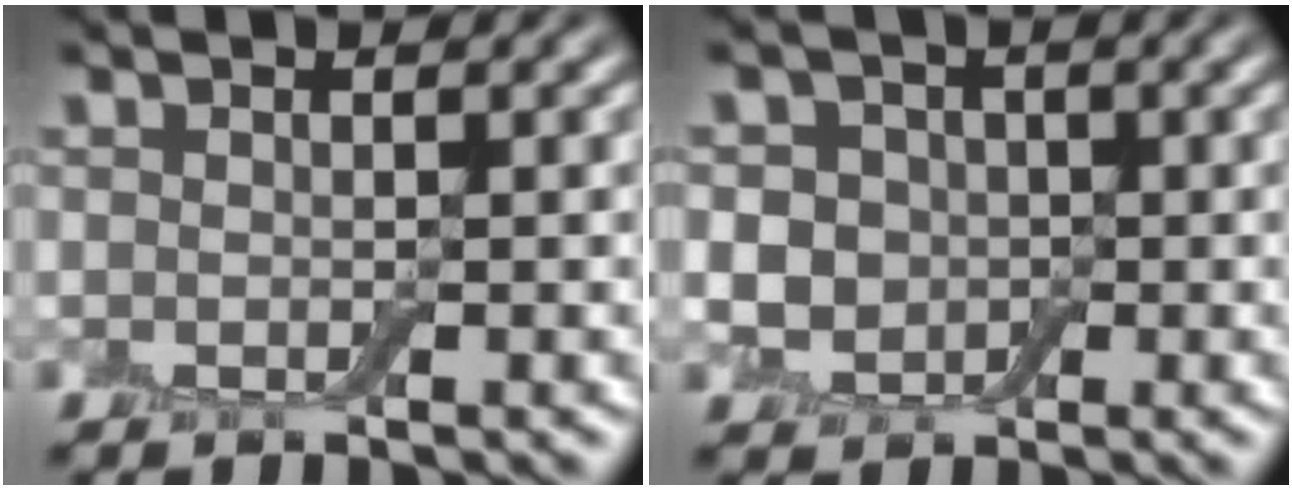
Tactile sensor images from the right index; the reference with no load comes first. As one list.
[{"total": 4.6, "force": [0.1, 4.1, 2.1], "torque": [-0.024, 0.018, -0.023]}]